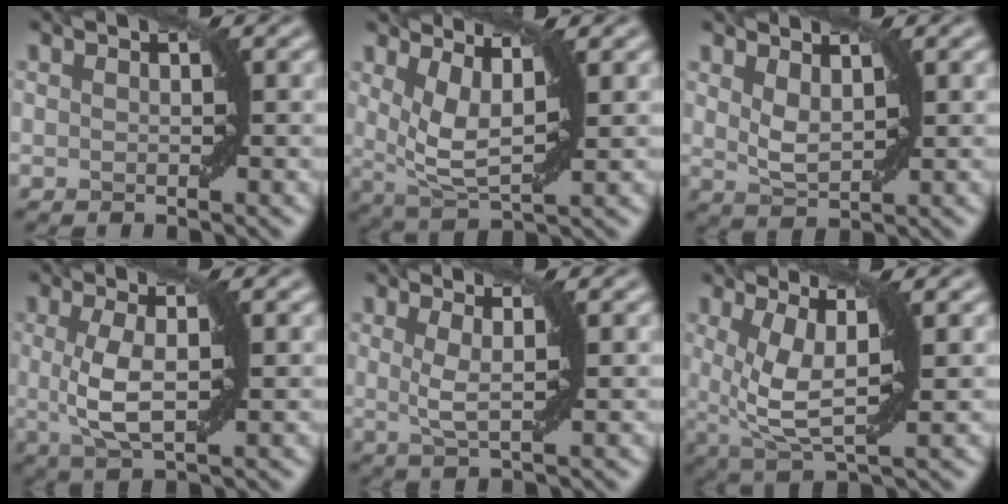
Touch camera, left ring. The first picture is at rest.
{"total": 3.9, "force": [1.8, 1.2, 3.2], "torque": [-0.070, -0.009, 0.039]}
{"total": 2.1, "force": [1.2, 0.8, 1.5], "torque": [-0.035, -0.003, 0.026]}
{"total": 3.8, "force": [0.2, 0.9, 3.7], "torque": [-0.086, -0.002, 0.005]}
{"total": 2.1, "force": [0.8, 0.1, 2.0], "torque": [-0.040, -0.005, 0.014]}
{"total": 5.3, "force": [1.2, 1.6, 4.9], "torque": [-0.103, -0.012, 0.026]}